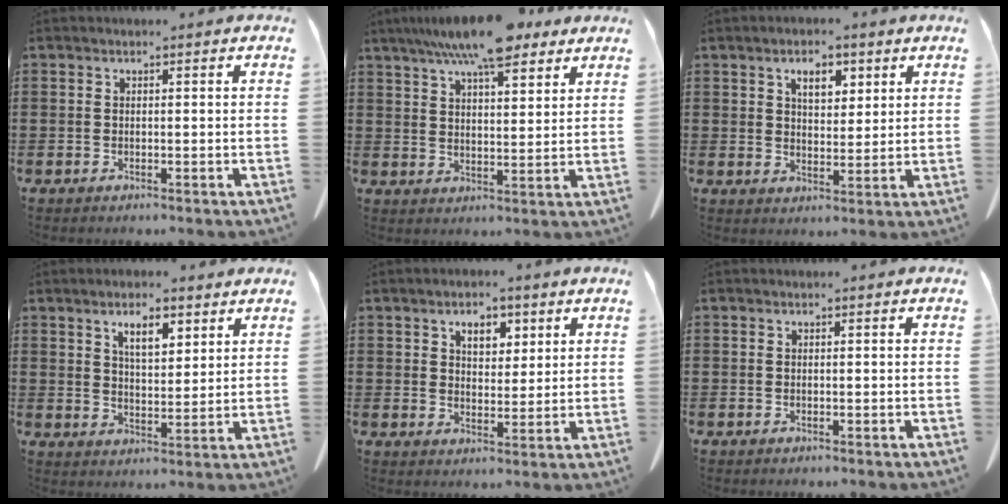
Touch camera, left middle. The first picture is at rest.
{"total": 10.3, "force": [8.1, 2.4, 6.0], "torque": [-0.119, -0.014, 0.145]}
{"total": 4.9, "force": [3.0, 2.4, 3.1], "torque": [-0.046, 0.001, 0.048]}
{"total": 5.9, "force": [4.2, 2.1, 3.5], "torque": [-0.064, -0.007, 0.072]}
{"total": 4.7, "force": [2.9, 2.6, 2.6], "torque": [-0.036, 0.003, 0.046]}
{"total": 0.0}